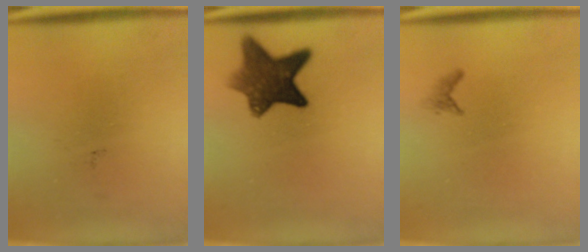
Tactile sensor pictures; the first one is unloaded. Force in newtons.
{"total": 9.9}
{"total": 0.7}